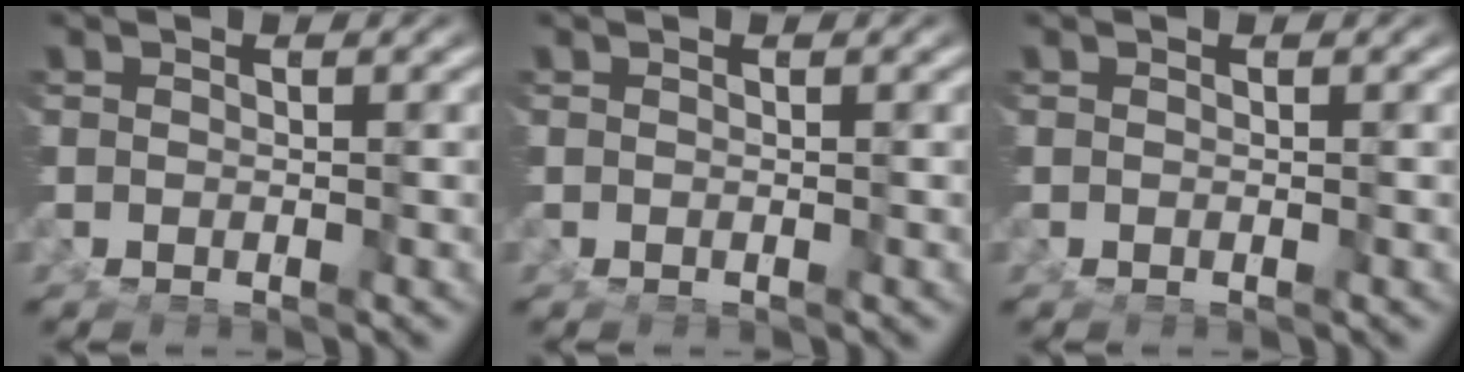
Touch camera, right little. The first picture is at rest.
{"total": 0.0}
{"total": 0.0}